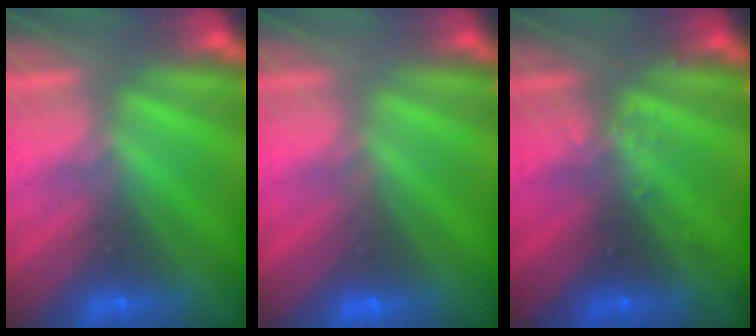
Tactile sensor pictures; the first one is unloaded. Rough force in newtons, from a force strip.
{"total": 2.8}
{"total": 2.4}